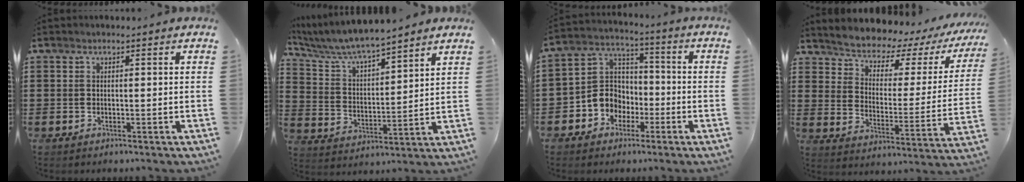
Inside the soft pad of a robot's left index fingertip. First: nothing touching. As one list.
[{"total": 5.8, "force": [5.6, 0.3, 1.7], "torque": [-0.060, -0.035, 0.093]}, {"total": 7.3, "force": [-2.7, 6.5, 1.8], "torque": [-0.075, 0.009, -0.058]}, {"total": 4.4, "force": [4.3, 0.9, 0.6], "torque": [-0.043, -0.045, 0.065]}]